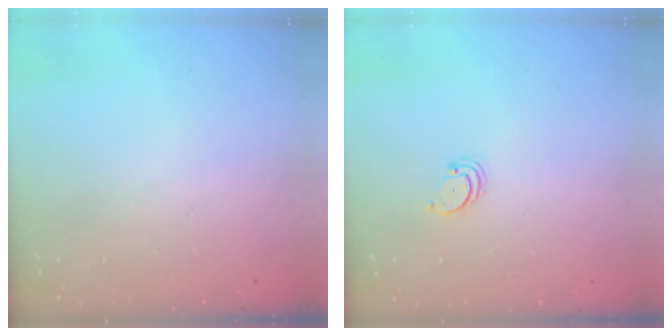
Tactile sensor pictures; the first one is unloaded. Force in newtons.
{"total": 2.2, "press": 2.2, "slide": 0.2}